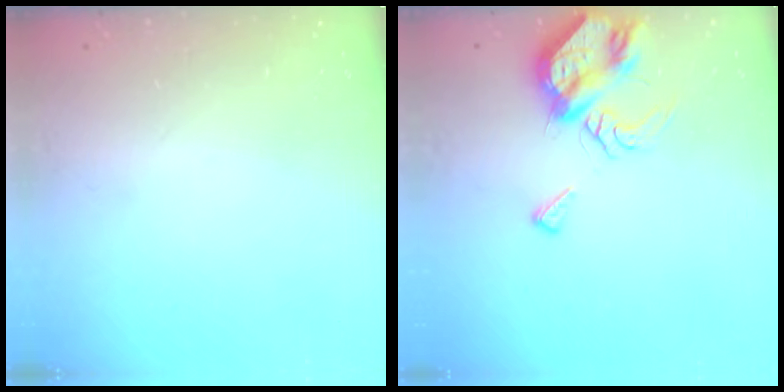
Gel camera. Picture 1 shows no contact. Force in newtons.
{"total": 9.3, "press": 9.3, "slide": 0.5}